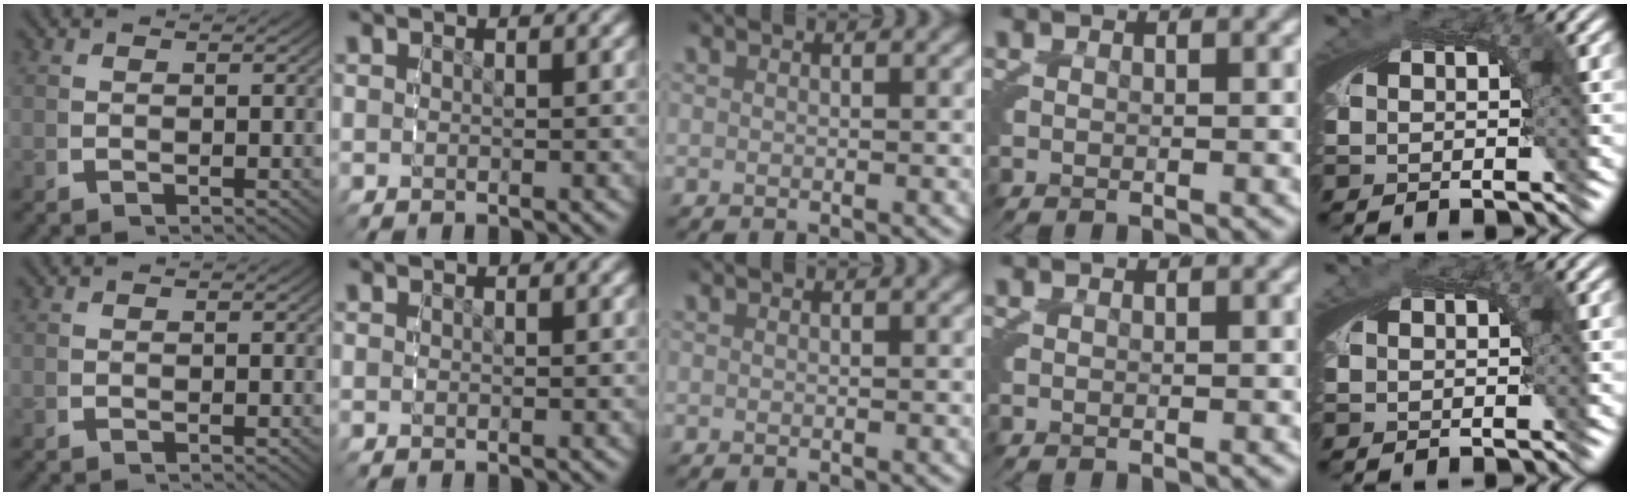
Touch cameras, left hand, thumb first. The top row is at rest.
{"little": {"total": 0.5, "force": [-0.3, -0.2, -0.4], "torque": [0.007, -0.003, -0.004]}}